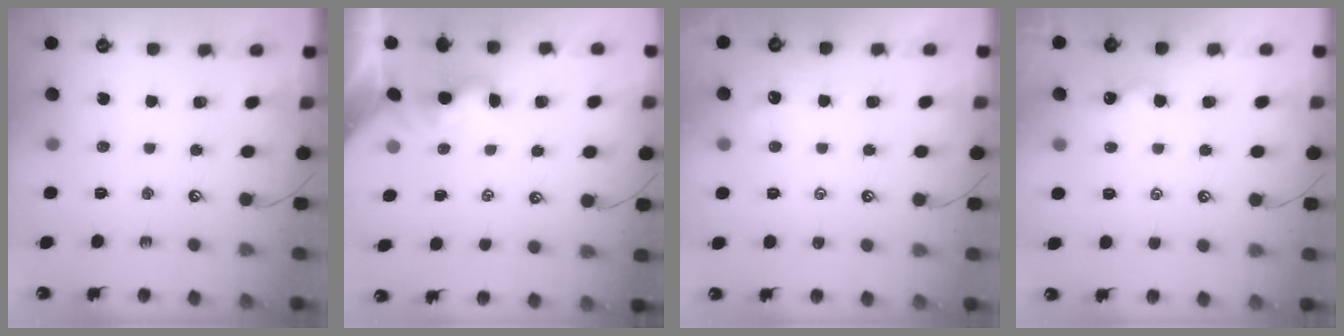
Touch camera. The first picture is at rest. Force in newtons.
{"total": 2.0, "press": 1.9, "slide": 0.5}
{"total": 0.7, "press": 0.6, "slide": 0.3}
{"total": 1.2, "press": 1.1, "slide": 0.3}